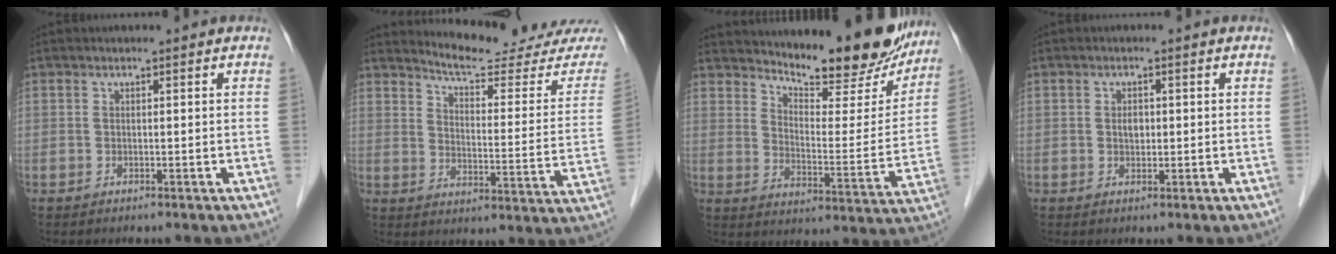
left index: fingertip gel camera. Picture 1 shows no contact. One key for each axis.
{"total": 17.0, "fx": 16.6, "fy": 0.4, "fz": 3.9, "tx": -0.055, "ty": -0.100, "tz": 0.199}
{"total": 18.3, "fx": 16.6, "fy": 3.8, "fz": 6.7, "tx": -0.088, "ty": -0.047, "tz": 0.215}
{"total": 1.5, "fx": 0.2, "fy": 1.0, "fz": 1.1, "tx": -0.017, "ty": 0.001, "tz": 0.004}